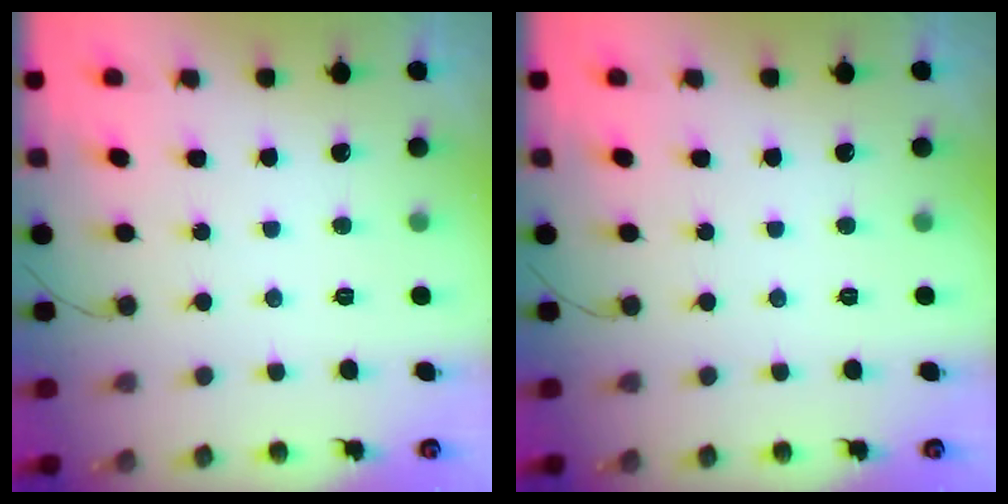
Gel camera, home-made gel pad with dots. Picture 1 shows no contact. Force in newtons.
{"total": 0.0}